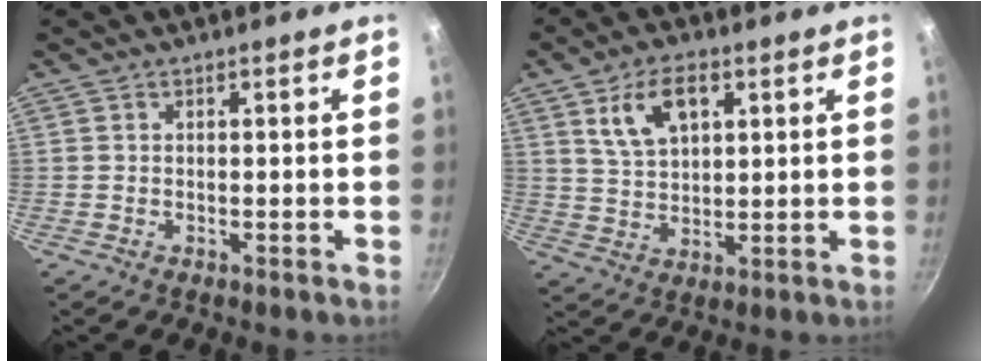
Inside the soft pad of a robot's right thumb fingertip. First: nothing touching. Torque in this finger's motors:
{"motor_torque": [-1.04, 1.38, 1.01, 0.90, 0.07]}